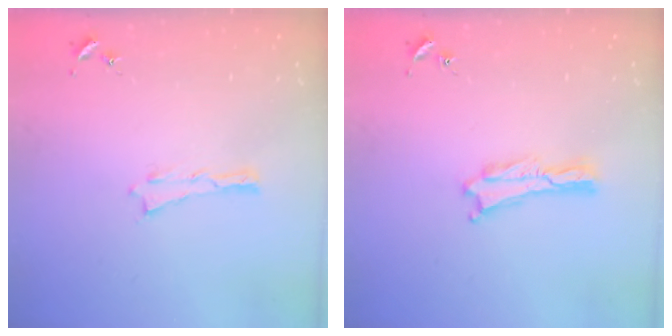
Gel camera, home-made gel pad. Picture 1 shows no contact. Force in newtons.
{"total": 0.0}